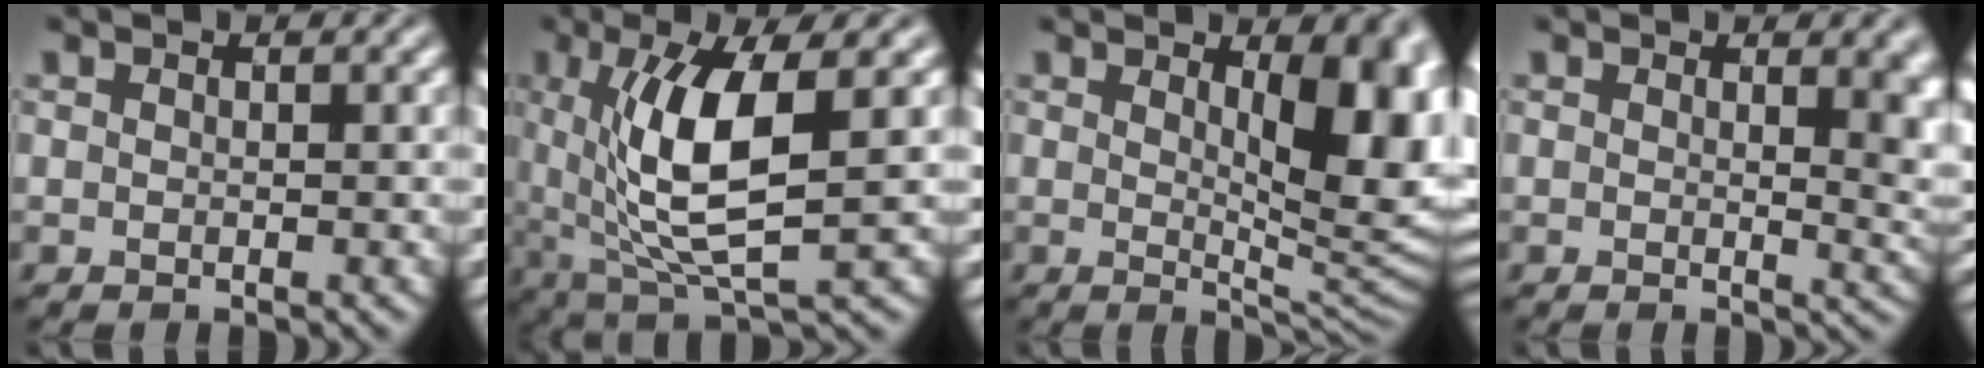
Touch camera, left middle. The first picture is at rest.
{"total": 8.3, "force": [0.9, 2.5, 7.8], "torque": [-0.158, -0.010, 0.027]}
{"total": 8.2, "force": [1.8, 2.9, 7.5], "torque": [-0.093, -0.007, 0.036]}
{"total": 6.8, "force": [2.3, 3.2, 5.6], "torque": [-0.021, 0.009, 0.038]}